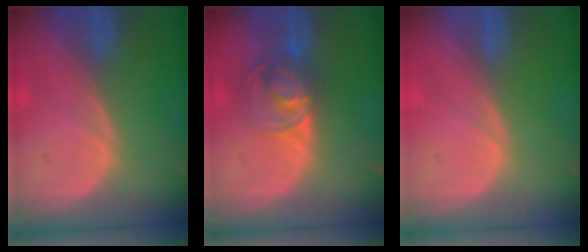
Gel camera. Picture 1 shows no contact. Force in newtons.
{"total": 7.6, "press": 6.2, "slide": 4.3}
{"total": 0.0}